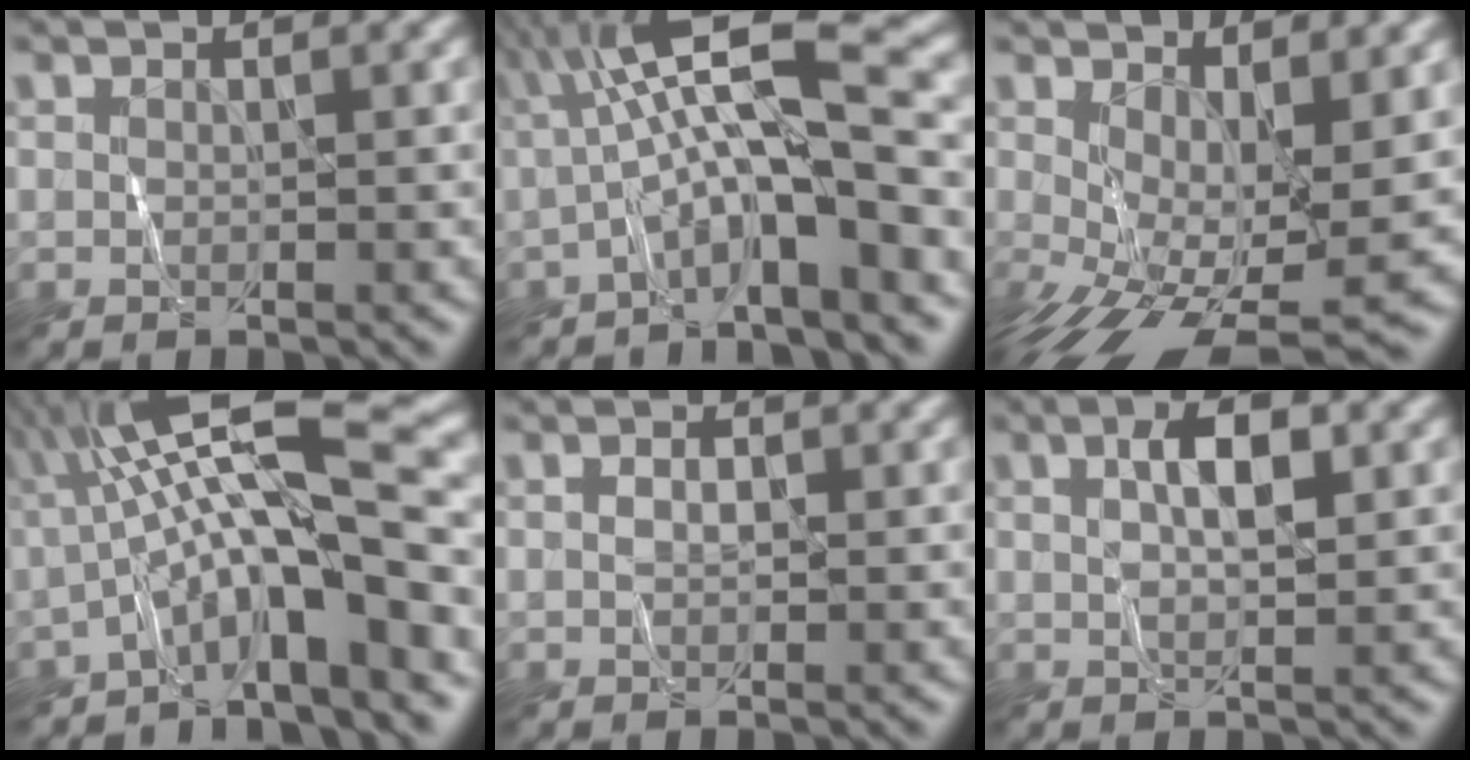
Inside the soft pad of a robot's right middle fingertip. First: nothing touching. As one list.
[{"total": 8.8, "force": [-1.4, 1.8, 8.5], "torque": [-0.135, 0.031, -0.036]}, {"total": 8.6, "force": [-1.0, 3.7, 7.7], "torque": [-0.142, -0.021, -0.006]}, {"total": 11.0, "force": [-2.0, 2.2, 10.6], "torque": [-0.171, 0.031, -0.037]}, {"total": 0.8, "force": [0.0, 0.5, 0.6], "torque": [-0.013, 0.003, 0.001]}, {"total": 3.3, "force": [1.0, 1.2, 3.0], "torque": [-0.055, 0.009, 0.017]}]